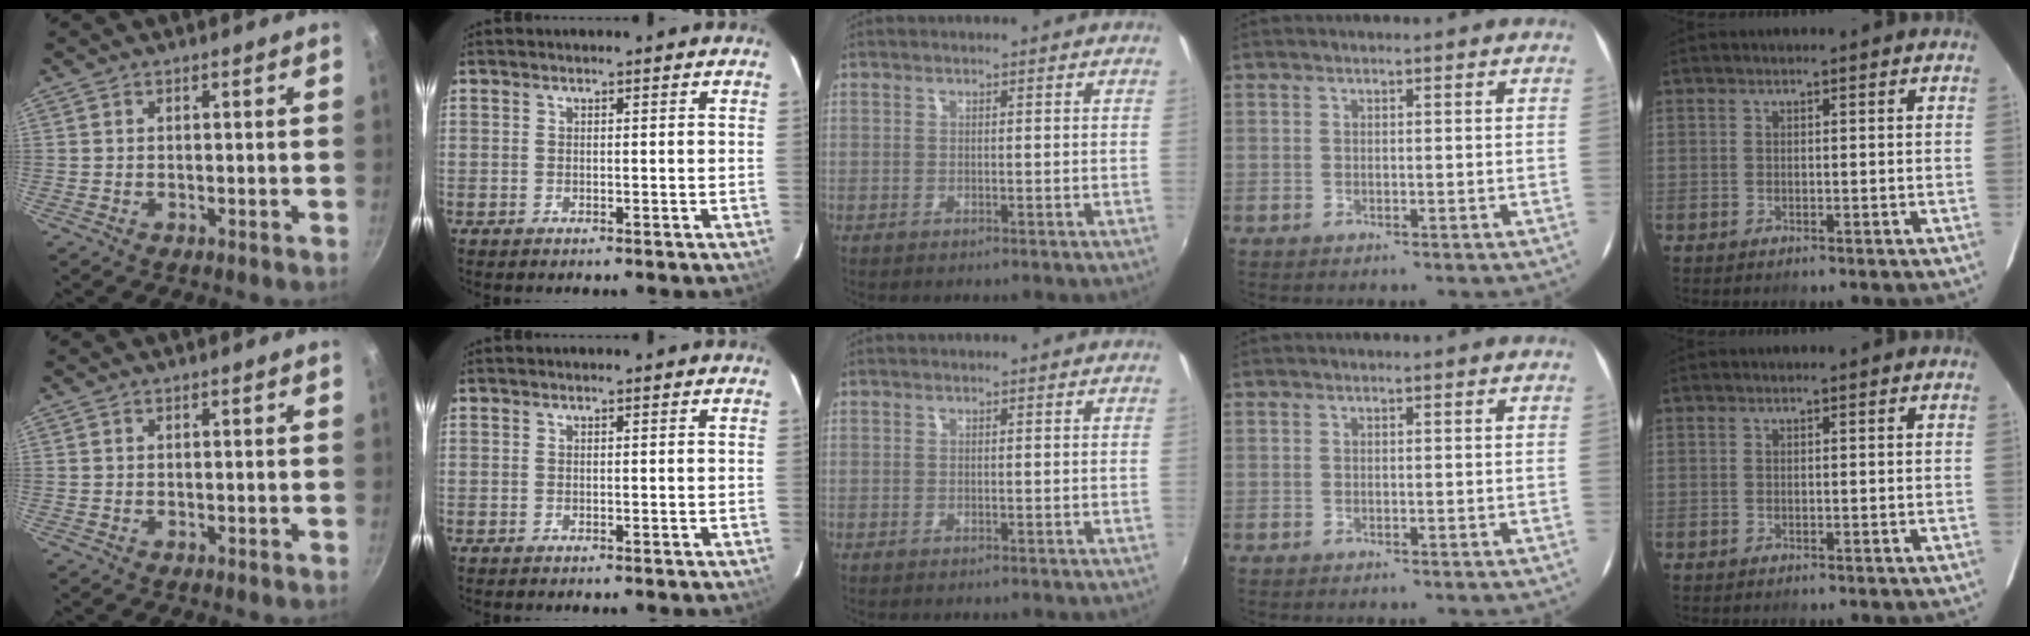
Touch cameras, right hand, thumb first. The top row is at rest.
{}